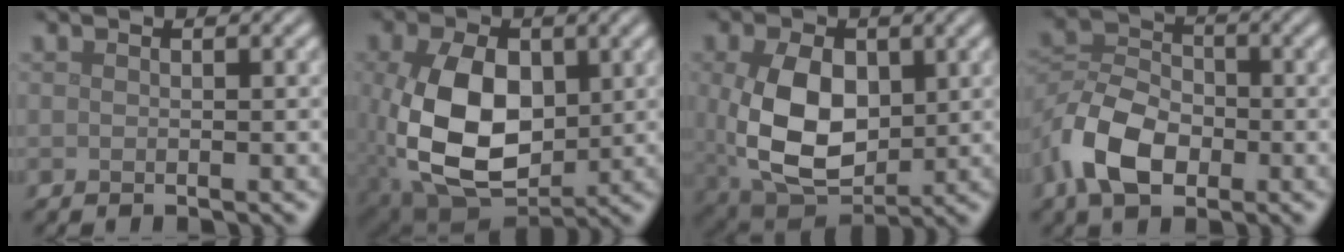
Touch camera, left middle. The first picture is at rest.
{"total": 11.9, "force": [-0.3, 7.7, 9.1], "torque": [-0.201, -0.016, 0.005]}
{"total": 9.6, "force": [0.3, 6.4, 7.2], "torque": [-0.165, -0.020, 0.021]}
{"total": 7.2, "force": [-3.3, 4.5, 4.6], "torque": [-0.097, 0.003, -0.073]}